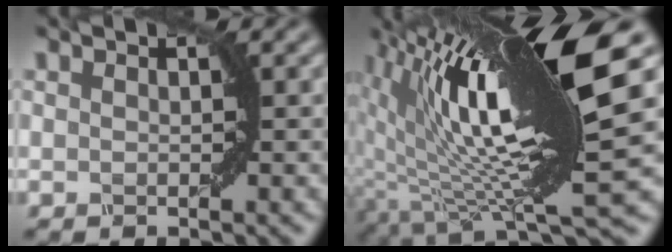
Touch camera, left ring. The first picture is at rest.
{"total": 15.6, "force": [3.7, 4.2, 14.5], "torque": [-0.236, 0.008, 0.071]}